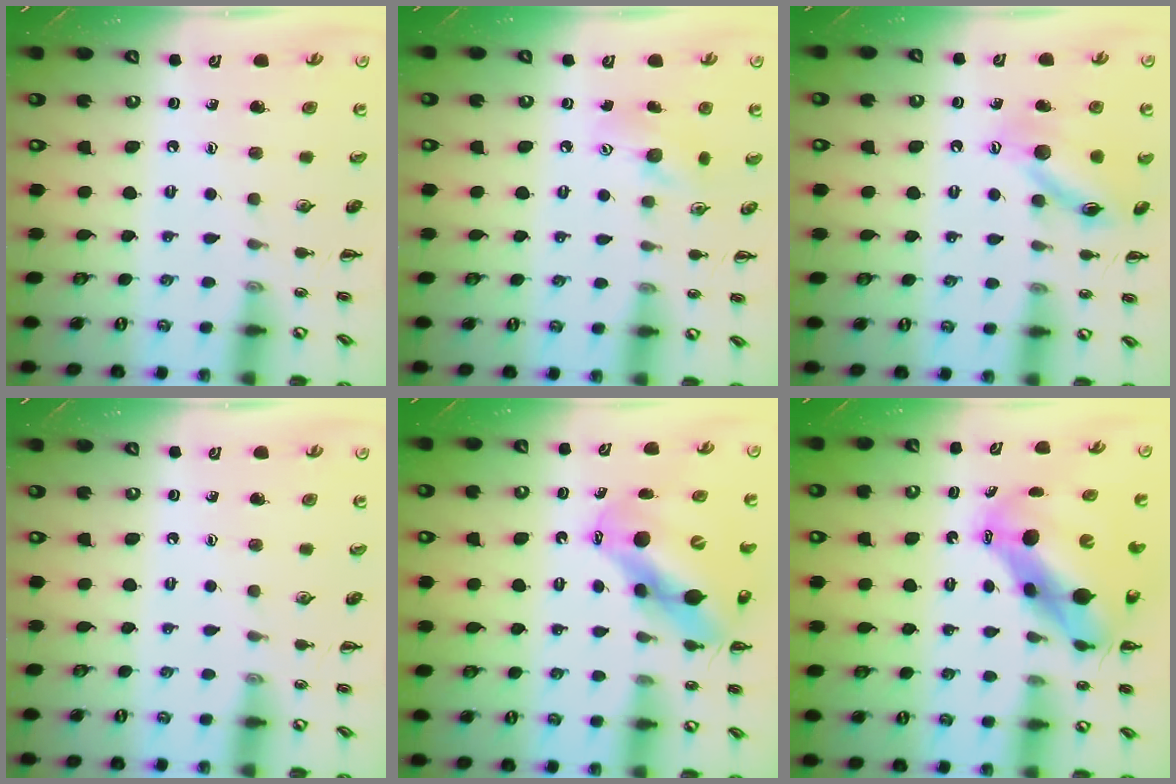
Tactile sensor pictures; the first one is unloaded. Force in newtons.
{"total": 7.8, "press": 7.8, "slide": 0.6}
{"total": 12.8, "press": 12.7, "slide": 0.7}
{"total": 0.0}
{"total": 12.8, "press": 12.4, "slide": 3.2}
{"total": 10.2, "press": 9.8, "slide": 2.8}